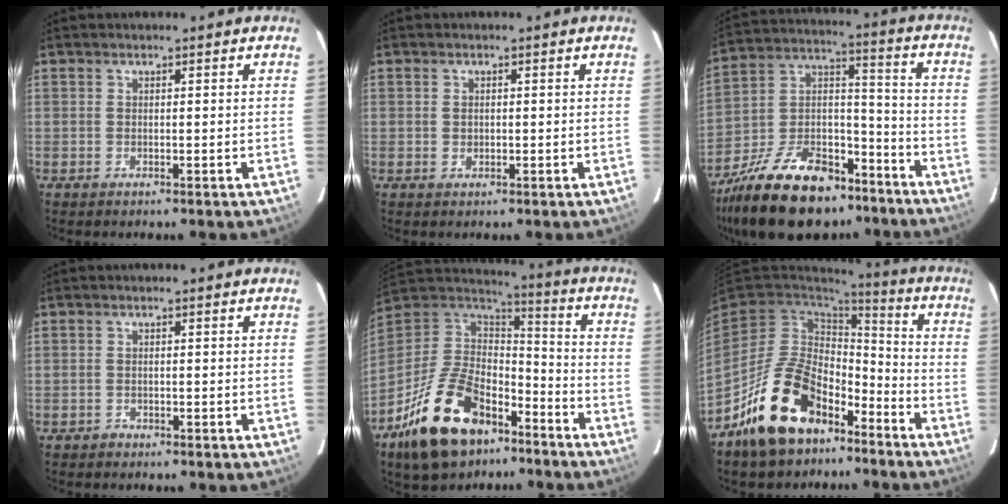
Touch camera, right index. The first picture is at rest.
{"total": 1.0, "force": [0.1, 0.9, 0.5], "torque": [-0.007, 0.001, 0.002]}
{"total": 24.9, "force": [-17.4, 12.2, 12.9], "torque": [-0.265, 0.030, -0.273]}
{"total": 1.0, "force": [-0.8, 0.6, -0.1], "torque": [0.001, 0.007, -0.014]}
{"total": 23.4, "force": [-13.9, 12.9, 13.6], "torque": [-0.292, 0.003, -0.223]}
{"total": 18.7, "force": [-11.7, 10.6, 10.1], "torque": [-0.212, 0.019, -0.180]}